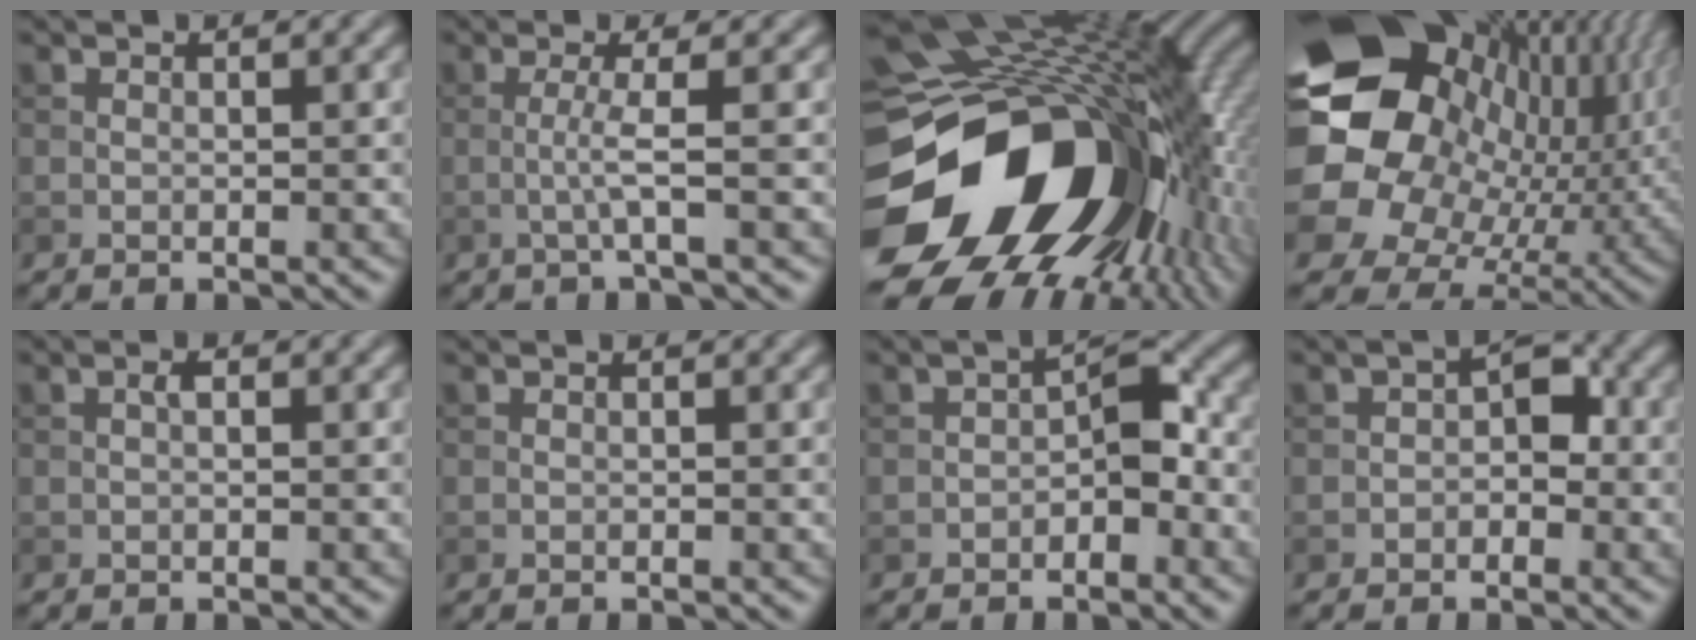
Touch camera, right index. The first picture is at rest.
{"total": 2.5, "force": [-0.4, 0.1, 2.4], "torque": [-0.049, 0.000, -0.013]}
{"total": 19.6, "force": [-4.5, 13.4, 13.6], "torque": [-0.268, -0.052, -0.053]}
{"total": 22.7, "force": [4.3, 18.7, 12.2], "torque": [-0.245, 0.008, 0.059]}
{"total": 0.8, "force": [0.0, 0.3, 0.8], "torque": [-0.015, 0.002, -0.001]}
{"total": 0.0}
{"total": 3.4, "force": [-1.3, 1.9, 2.5], "torque": [-0.025, 0.015, -0.026]}
{"total": 2.7, "force": [-0.7, 1.8, 1.8], "torque": [-0.016, 0.007, -0.019]}